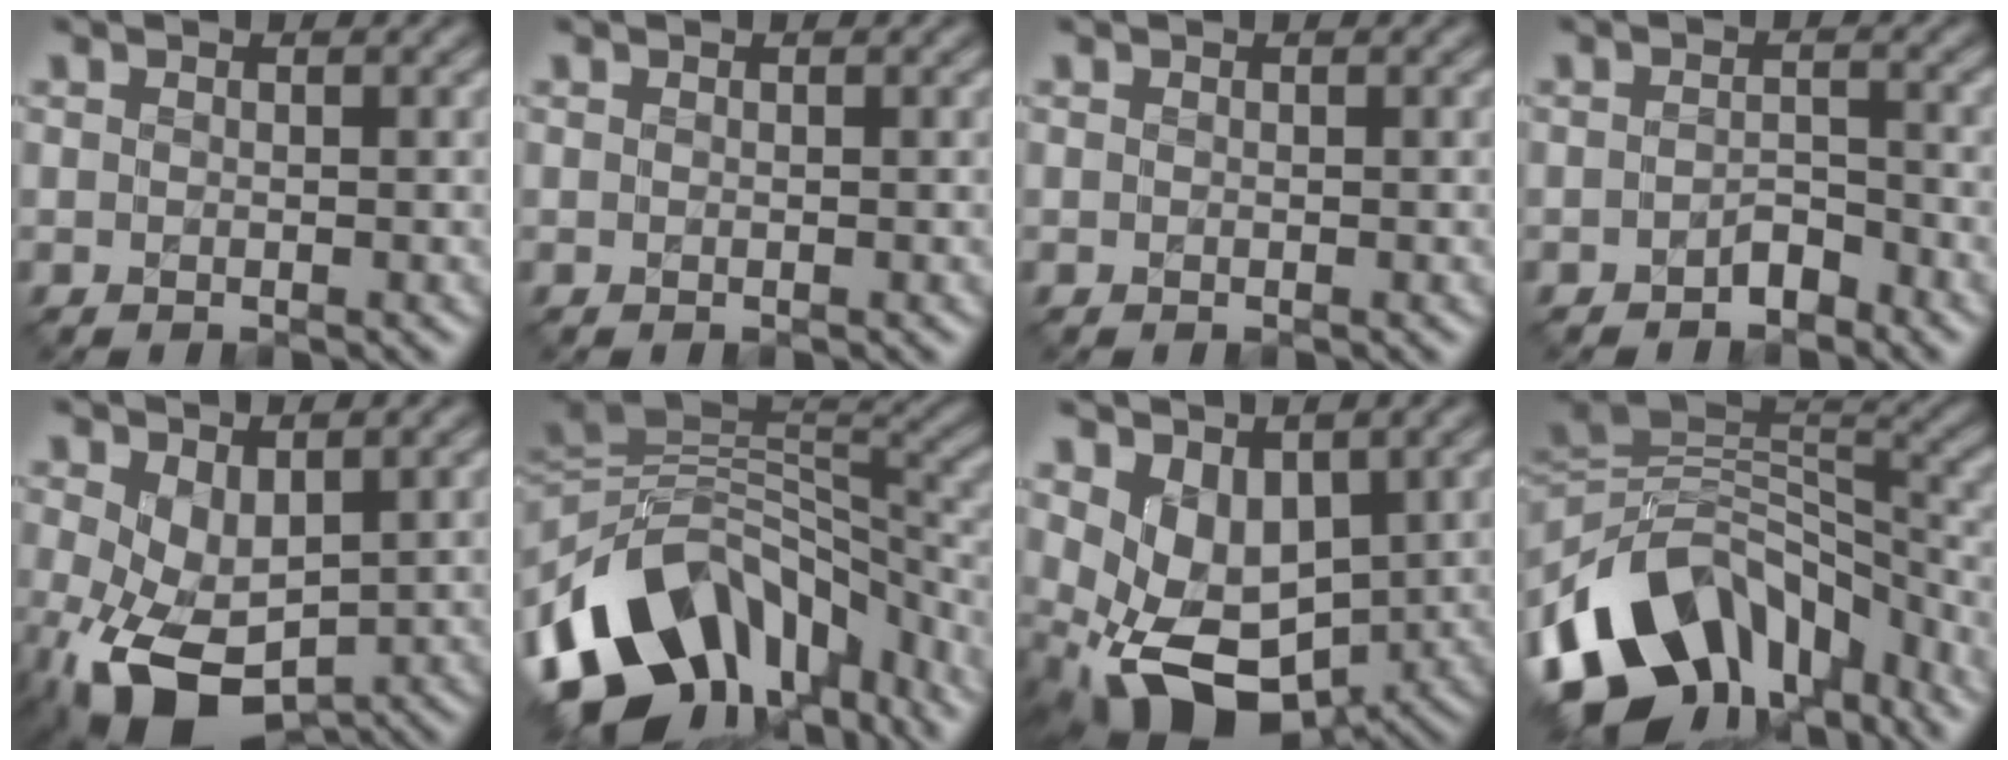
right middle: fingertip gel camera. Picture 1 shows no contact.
{"total": 0.0}
{"total": 0.0}
{"total": 1.6, "force": [-1.2, 0.8, 0.8], "torque": [-0.014, 0.009, -0.022]}
{"total": 6.6, "force": [-1.2, 4.0, 5.2], "torque": [-0.128, -0.014, -0.012]}
{"total": 14.5, "force": [-6.6, 9.6, 8.6], "torque": [-0.177, 0.011, -0.104]}
{"total": 7.2, "force": [0.5, 4.8, 5.4], "torque": [-0.108, -0.019, 0.021]}
{"total": 13.5, "force": [-6.7, 9.2, 7.2], "torque": [-0.149, 0.013, -0.111]}